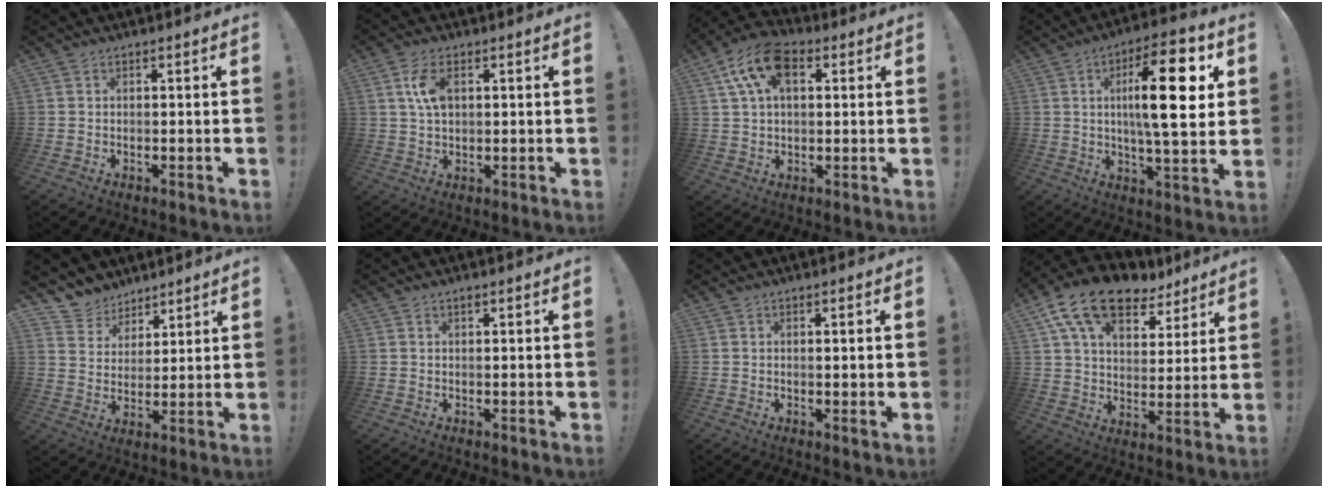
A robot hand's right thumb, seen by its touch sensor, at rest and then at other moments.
{"total": 7.1, "force": [1.9, 3.8, 5.6], "torque": [-0.106, 0.001, 0.034]}
{"total": 13.1, "force": [5.3, 8.2, 8.7], "torque": [-0.156, -0.003, 0.100]}
{"total": 18.4, "force": [4.0, 4.6, 17.4], "torque": [-0.269, -0.003, 0.046]}
{"total": 8.1, "force": [6.6, 4.7, 0.1], "torque": [-0.013, -0.058, 0.131]}
{"total": 0.6, "force": [0.4, 0.3, 0.4], "torque": [-0.016, 0.004, 0.010]}
{"total": 1.6, "force": [0.4, -0.4, 1.5], "torque": [-0.019, -0.006, 0.003]}
{"total": 16.3, "force": [10.4, 8.7, 9.1], "torque": [-0.154, -0.062, 0.187]}